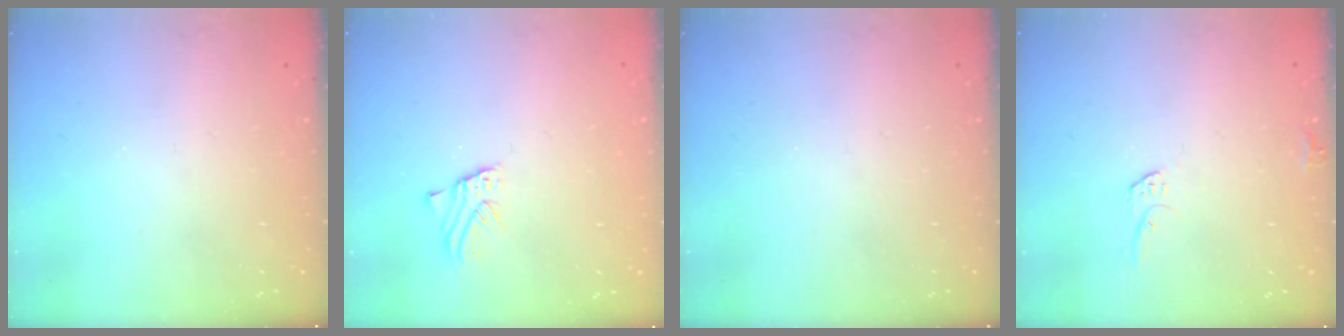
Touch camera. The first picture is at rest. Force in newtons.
{"total": 1.1, "press": 1.1, "slide": 0.2}
{"total": 0.0}
{"total": 6.0, "press": 6.0, "slide": 0.4}